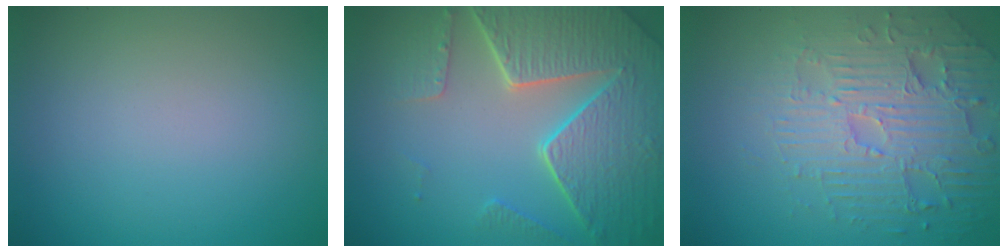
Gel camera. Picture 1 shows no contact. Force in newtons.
{"total": 8.4, "press": 6.1, "slide": 5.8}
{"total": 5.8, "press": 4.9, "slide": 3.2}